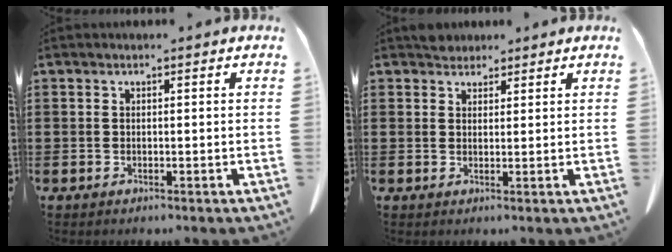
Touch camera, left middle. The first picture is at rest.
{"total": 2.4, "force": [2.2, 1.0, 0.3], "torque": [-0.003, 0.003, 0.042]}